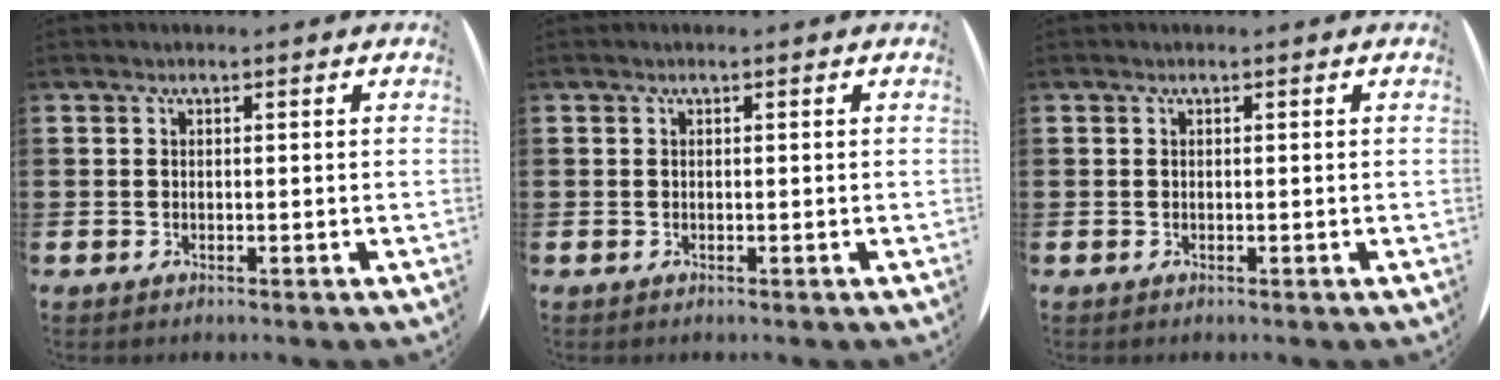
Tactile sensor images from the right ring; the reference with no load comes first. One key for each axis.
{"total": 0.0}
{"total": 0.0}